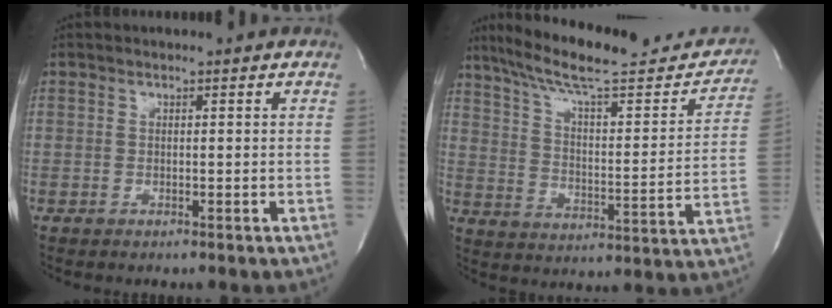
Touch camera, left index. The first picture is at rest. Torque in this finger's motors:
{"motor_torque": [-0.24, -0.44, 0.27, 0.07]}